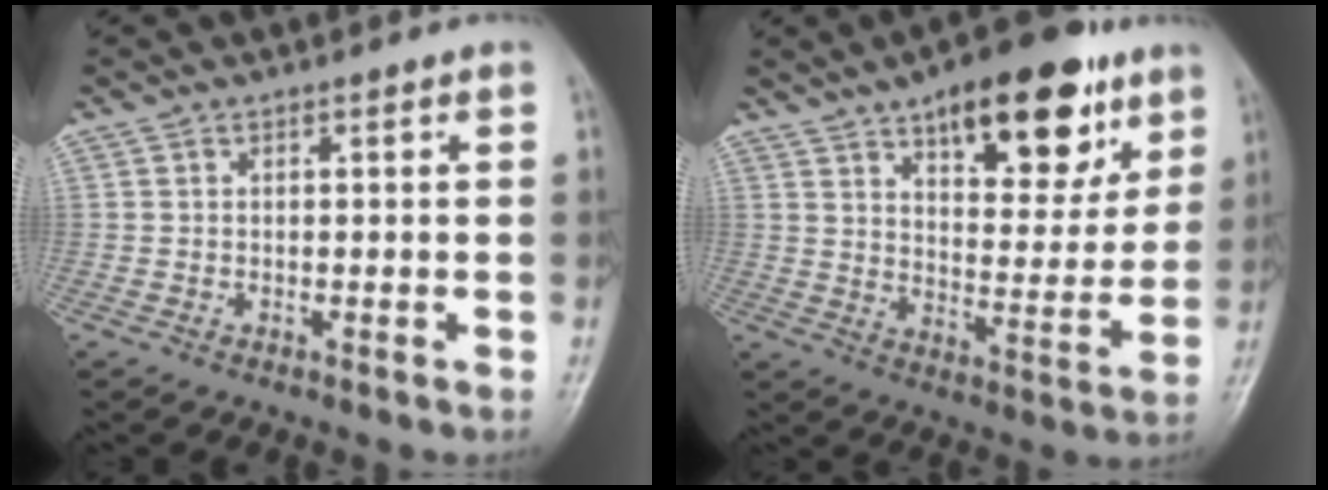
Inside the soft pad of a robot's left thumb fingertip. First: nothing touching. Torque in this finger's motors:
{"motor_torque": [0.87, 0.18, 1.27, -1.49, 0.05]}